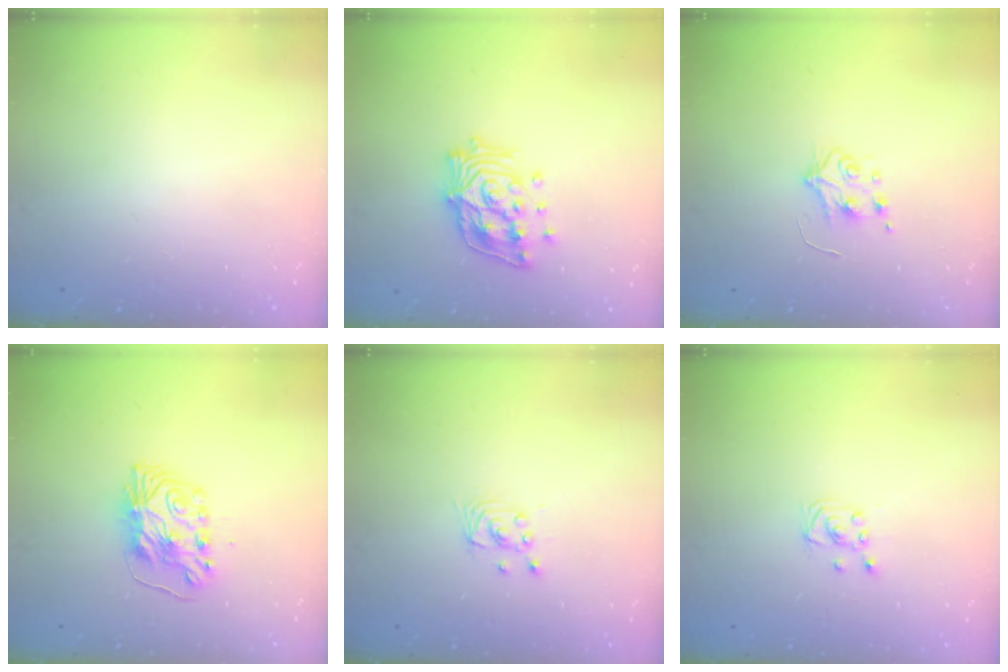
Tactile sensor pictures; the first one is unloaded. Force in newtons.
{"total": 16.0, "press": 15.9, "slide": 2.3}
{"total": 4.9, "press": 4.8, "slide": 0.5}
{"total": 7.7, "press": 7.7, "slide": 0.8}
{"total": 2.4, "press": 2.4, "slide": 0.2}
{"total": 2.0, "press": 2.0, "slide": 0.2}